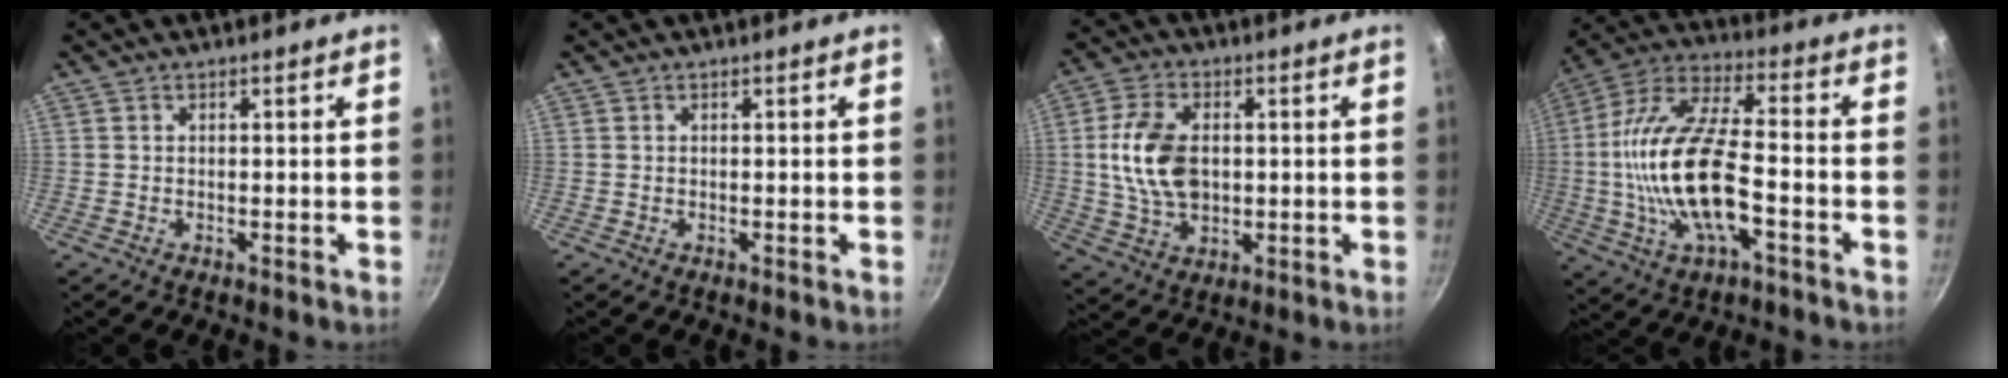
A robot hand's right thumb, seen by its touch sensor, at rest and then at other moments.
{"total": 0.0}
{"total": 12.2, "force": [0.9, 7.9, 9.3], "torque": [-0.163, 0.002, 0.017]}
{"total": 19.6, "force": [-3.8, 7.9, 17.5], "torque": [-0.341, 0.031, -0.083]}